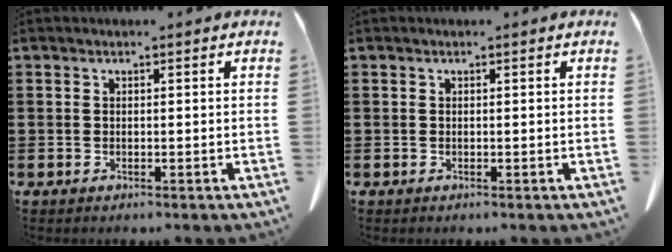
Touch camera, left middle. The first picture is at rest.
{"total": 0.0}